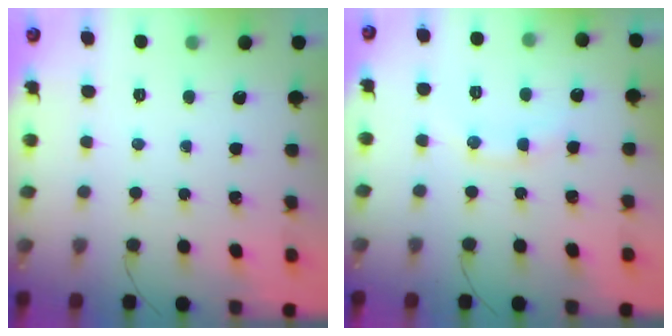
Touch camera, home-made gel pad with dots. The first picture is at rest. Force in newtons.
{"total": 9.2, "press": 9.1, "slide": 1.0}